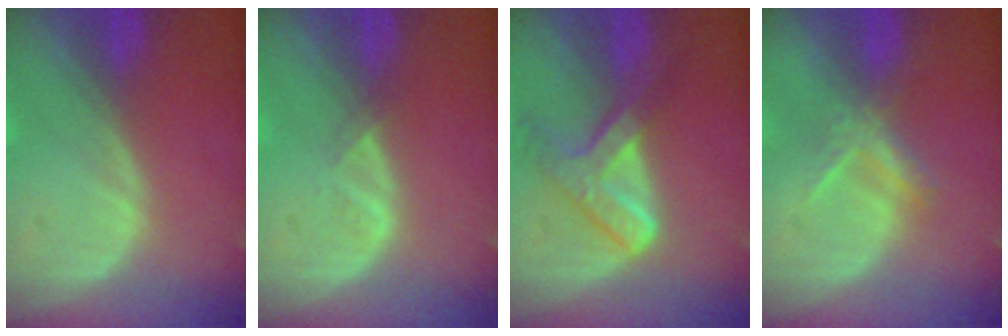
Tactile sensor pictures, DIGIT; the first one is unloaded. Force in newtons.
{"total": 1.3, "press": 1.2, "slide": 0.7}
{"total": 7.4, "press": 6.2, "slide": 4.0}
{"total": 3.7, "press": 3.6, "slide": 0.9}